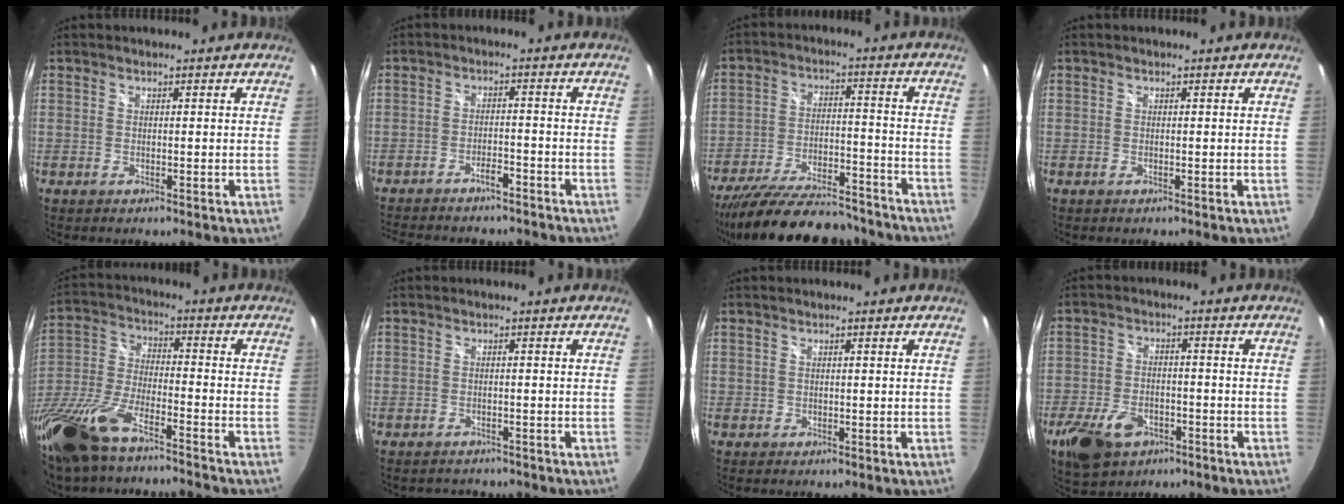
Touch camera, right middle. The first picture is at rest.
{"total": 10.0, "force": [-8.8, 2.9, 3.9], "torque": [-0.093, -0.002, -0.125]}
{"total": 23.4, "force": [-20.0, 6.1, 10.5], "torque": [-0.199, -0.026, -0.291]}
{"total": 0.0}
{"total": 20.2, "force": [-15.3, 5.1, 12.1], "torque": [-0.278, -0.047, -0.288]}
{"total": 2.1, "force": [-1.9, 0.9, 0.0], "torque": [-0.002, 0.003, -0.026]}
{"total": 0.0}
{"total": 11.0, "force": [-6.1, 6.6, 6.2], "torque": [-0.155, -0.012, -0.103]}